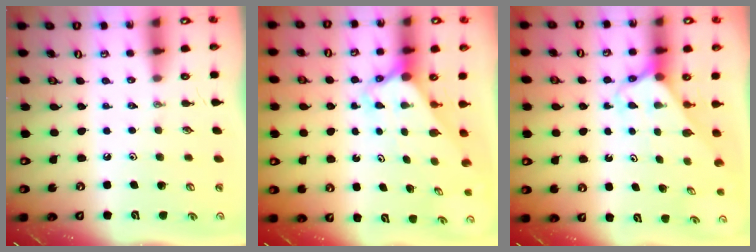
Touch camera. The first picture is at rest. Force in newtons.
{"total": 3.7, "press": 3.7, "slide": 0.3}
{"total": 2.5, "press": 2.5, "slide": 0.2}